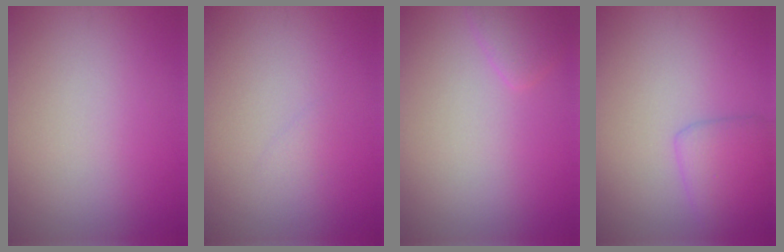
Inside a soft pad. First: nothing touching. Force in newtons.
{"total": 0.5, "press": 0.5, "slide": 0.1}
{"total": 1.5, "press": 1.5, "slide": 0.1}
{"total": 2.7, "press": 2.7, "slide": 0.1}